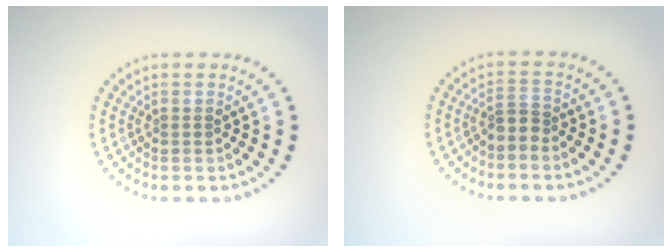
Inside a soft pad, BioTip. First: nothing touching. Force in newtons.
{"total": 1.9, "press": 1.3, "slide": 1.3}